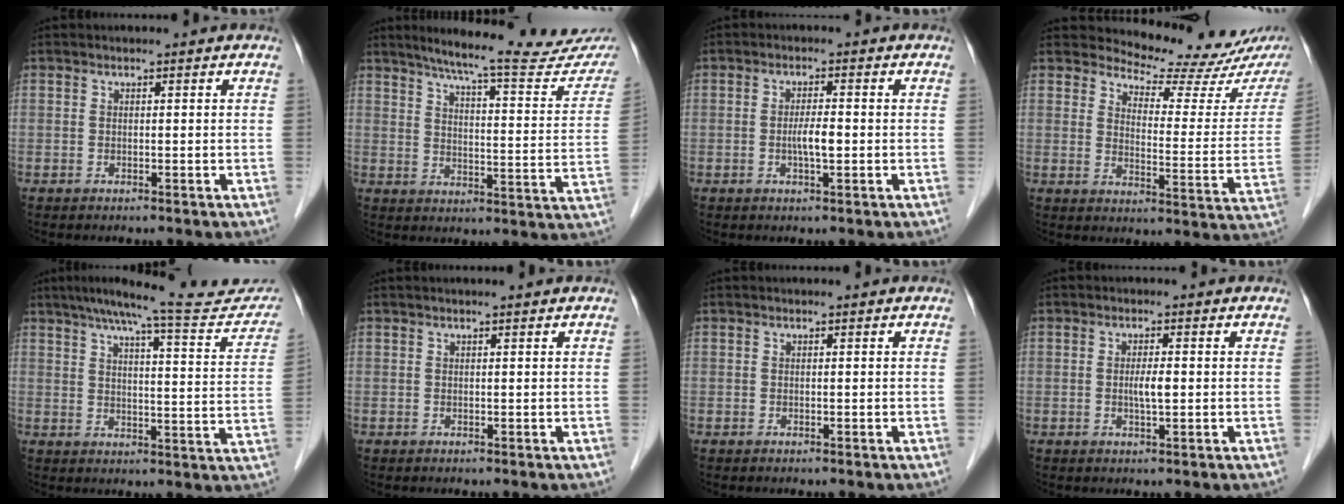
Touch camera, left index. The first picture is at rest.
{"total": 22.2, "force": [19.6, 1.6, 10.3], "torque": [-0.137, -0.048, 0.241]}
{"total": 2.9, "force": [-0.6, 0.5, 2.8], "torque": [-0.056, 0.000, -0.011]}
{"total": 13.1, "force": [12.6, 1.3, 3.2], "torque": [-0.038, -0.065, 0.145]}
{"total": 19.2, "force": [17.3, 2.0, 8.2], "torque": [-0.110, -0.018, 0.212]}
{"total": 1.1, "force": [0.9, -0.2, 0.5], "torque": [-0.010, 0.011, 0.019]}
{"total": 0.0}
{"total": 2.3, "force": [-0.2, 0.4, 2.2], "torque": [-0.045, -0.001, -0.004]}